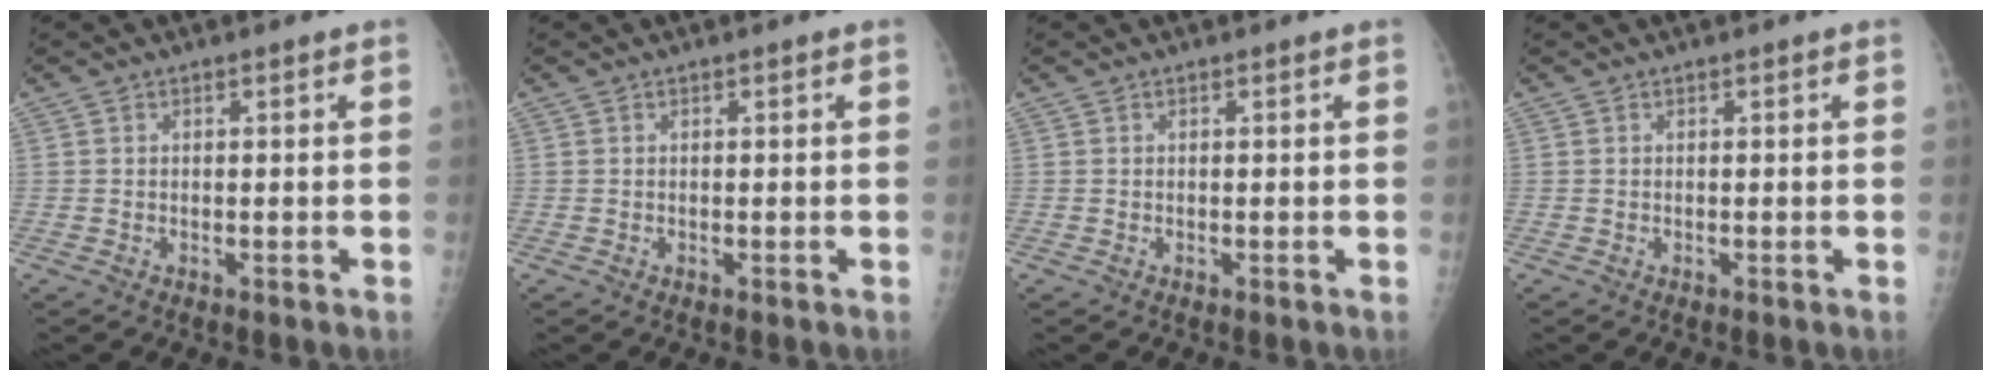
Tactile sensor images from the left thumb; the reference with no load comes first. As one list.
[{"total": 0.0}, {"total": 0.0}, {"total": 0.0}]